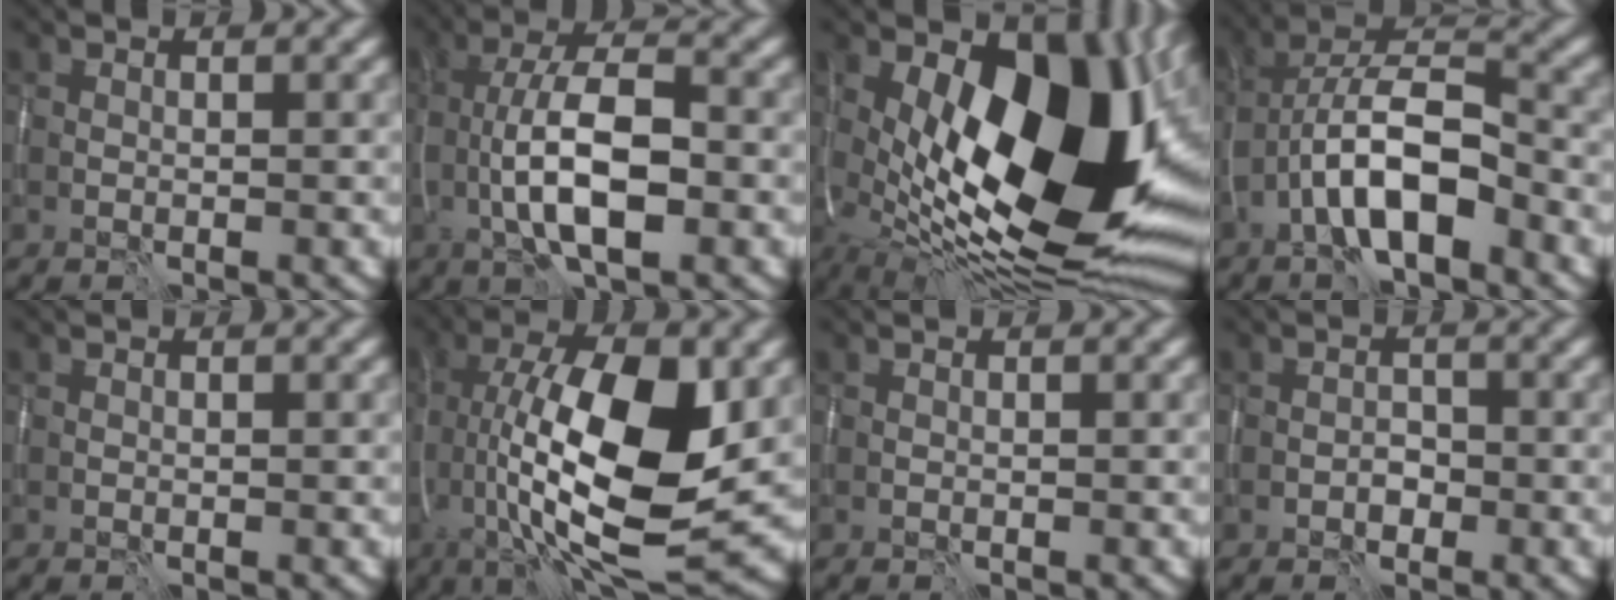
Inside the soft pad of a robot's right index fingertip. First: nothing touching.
{"total": 7.8, "force": [-1.6, 2.9, 7.1], "torque": [-0.128, 0.008, -0.032]}
{"total": 17.4, "force": [1.3, 9.2, 14.7], "torque": [-0.205, -0.013, 0.025]}
{"total": 7.9, "force": [-3.7, 2.7, 6.4], "torque": [-0.102, 0.020, -0.071]}
{"total": 0.0}
{"total": 13.9, "force": [-0.3, 5.0, 12.9], "torque": [-0.216, -0.001, -0.008]}
{"total": 0.0}
{"total": 1.5, "force": [-0.9, 1.0, 0.6], "torque": [-0.009, -0.001, -0.017]}